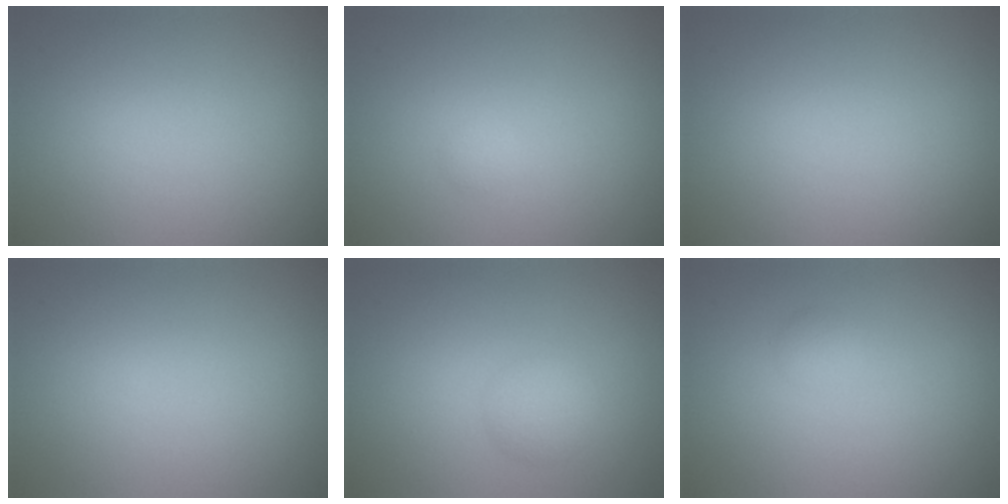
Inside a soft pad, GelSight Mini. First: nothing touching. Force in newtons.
{"total": 0.6, "press": 0.6, "slide": 0.0}
{"total": 0.0}
{"total": 0.0}
{"total": 1.9, "press": 1.9, "slide": 0.0}
{"total": 0.8, "press": 0.8, "slide": 0.0}